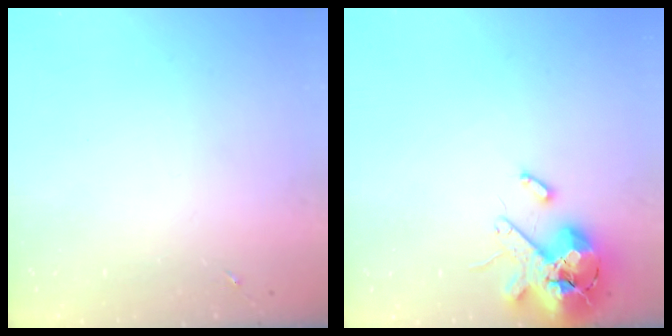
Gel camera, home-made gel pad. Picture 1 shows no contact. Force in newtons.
{"total": 13.2, "press": 13.0, "slide": 2.2}